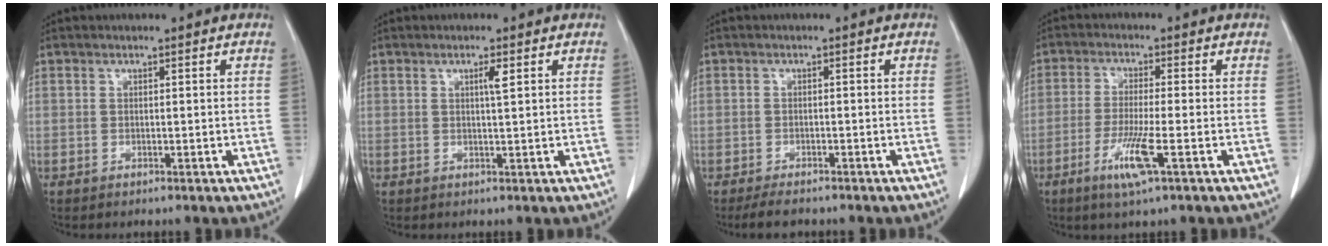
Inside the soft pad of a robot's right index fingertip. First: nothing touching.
{"total": 1.7, "force": [0.7, -0.1, 1.5], "torque": [-0.027, -0.001, 0.011]}
{"total": 2.7, "force": [-2.3, 1.0, 1.0], "torque": [-0.021, -0.003, -0.035]}
{"total": 6.5, "force": [-2.8, -0.1, 5.9], "torque": [-0.118, -0.016, -0.050]}